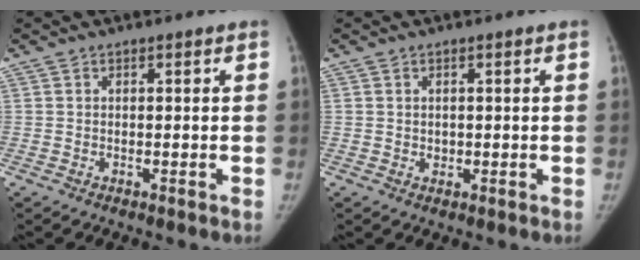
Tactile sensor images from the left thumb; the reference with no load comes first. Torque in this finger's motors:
{"motor_torque": [-0.33, -0.23, 0.10, 0.33, 0.00]}